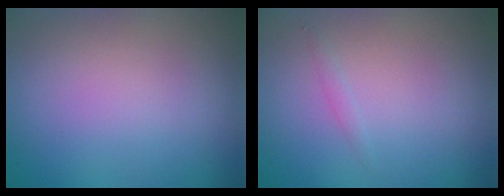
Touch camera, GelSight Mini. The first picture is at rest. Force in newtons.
{"total": 0.6, "press": 0.6, "slide": 0.0}